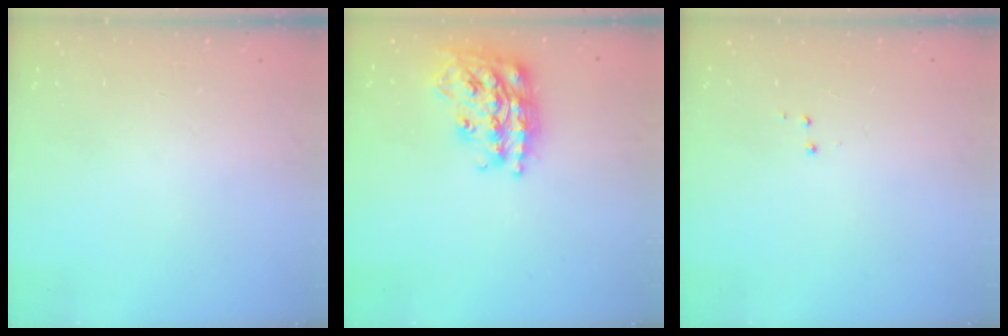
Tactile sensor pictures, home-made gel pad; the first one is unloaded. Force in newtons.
{"total": 22.0, "press": 21.9, "slide": 1.4}
{"total": 3.0, "press": 2.9, "slide": 0.6}